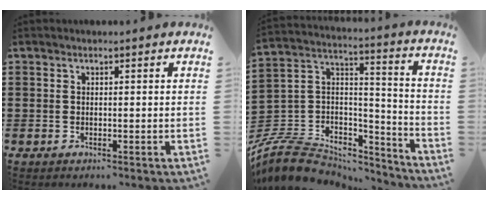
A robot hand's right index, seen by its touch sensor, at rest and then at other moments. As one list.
[{"total": 8.4, "force": [-6.6, 4.5, 2.5], "torque": [-0.076, -0.001, -0.131]}]